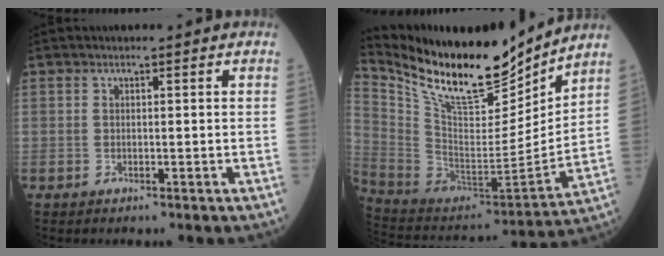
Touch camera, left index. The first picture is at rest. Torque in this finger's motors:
{"motor_torque": [0.98, -1.16, 0.45, 0.08]}